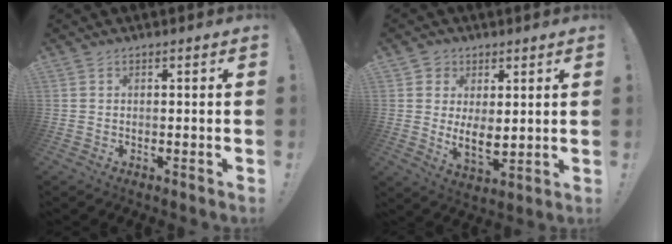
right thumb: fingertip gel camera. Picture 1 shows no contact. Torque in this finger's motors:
{"motor_torque": [0.01, 0.01, 0.03, -0.03, 0.00]}